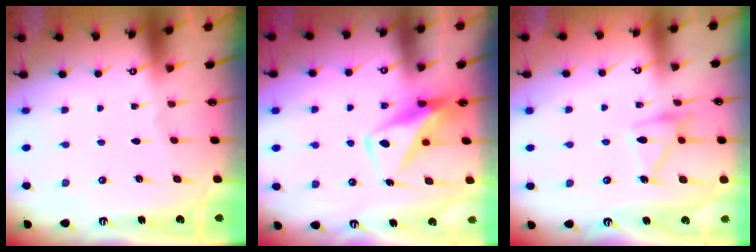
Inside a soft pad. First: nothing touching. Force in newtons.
{"total": 10.8, "press": 10.8, "slide": 1.2}
{"total": 12.8, "press": 12.8, "slide": 1.0}